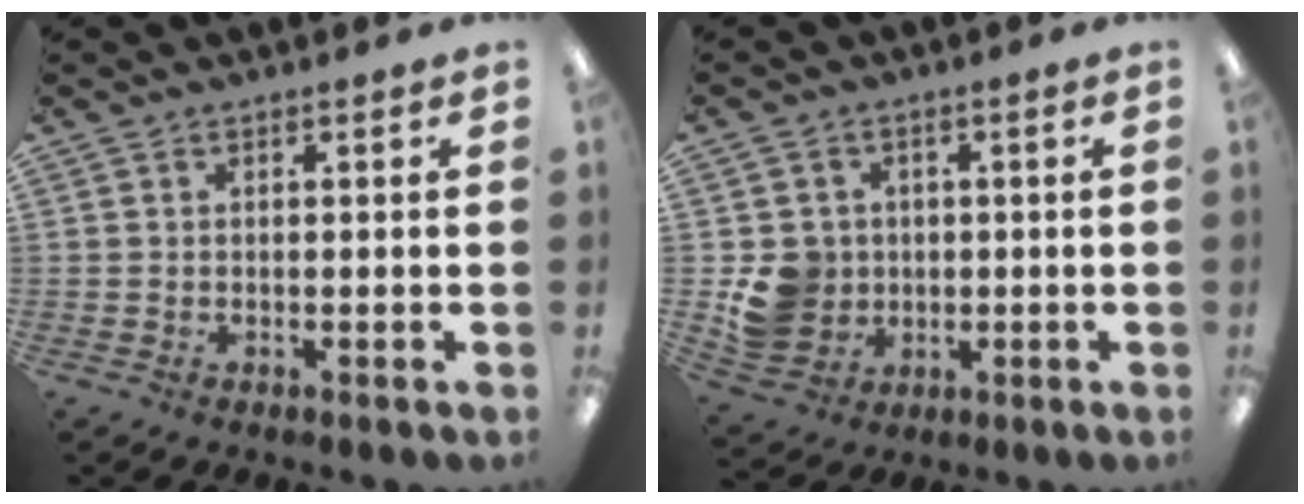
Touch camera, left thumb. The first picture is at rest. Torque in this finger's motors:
{"motor_torque": [-0.01, 0.11, 0.27, -0.28, 0.05]}